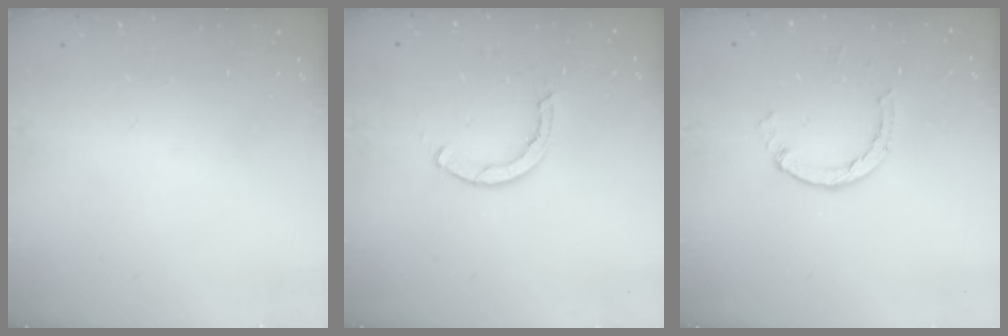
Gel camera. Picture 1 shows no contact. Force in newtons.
{"total": 2.3, "press": 2.3, "slide": 0.1}
{"total": 1.4, "press": 1.4, "slide": 0.2}